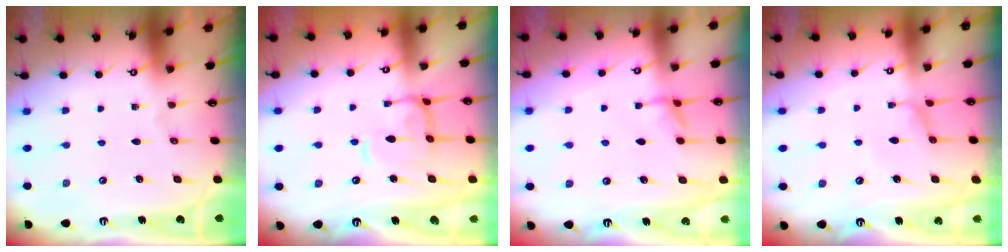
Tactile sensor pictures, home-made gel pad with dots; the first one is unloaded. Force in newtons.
{"total": 2.6, "press": 2.5, "slide": 0.6}
{"total": 1.9, "press": 1.9, "slide": 0.5}
{"total": 0.6, "press": 0.4, "slide": 0.5}